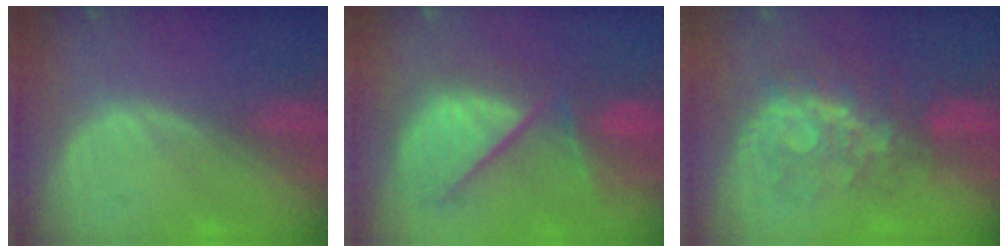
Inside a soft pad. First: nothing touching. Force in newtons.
{"total": 10.6, "press": 9.9, "slide": 4.0}
{"total": 7.6, "press": 7.5, "slide": 1.5}